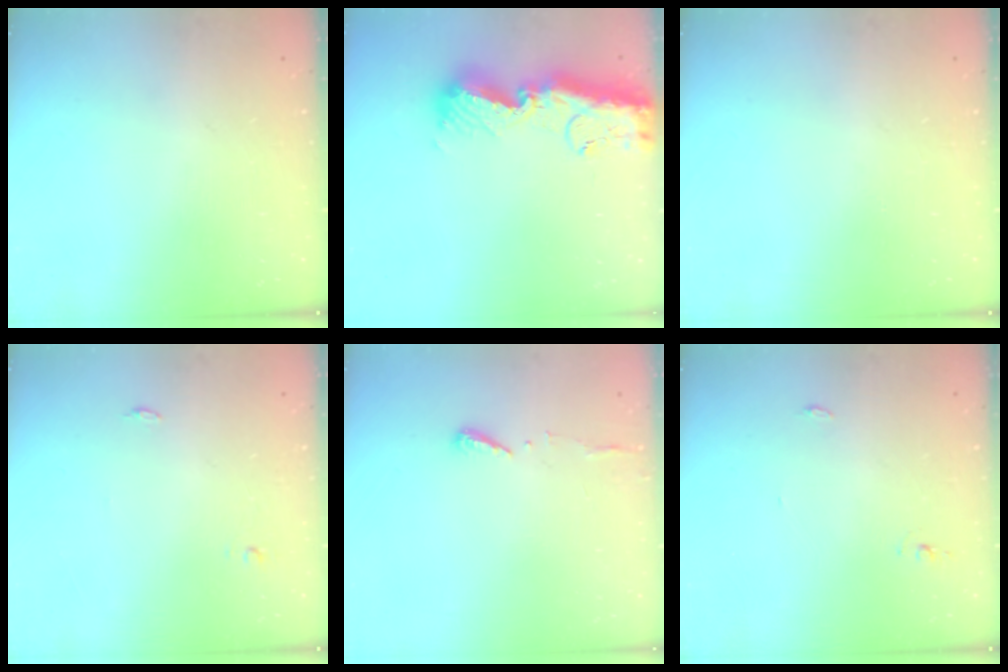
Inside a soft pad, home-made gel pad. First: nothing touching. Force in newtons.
{"total": 15.0, "press": 14.9, "slide": 1.7}
{"total": 0.0}
{"total": 3.7, "press": 3.3, "slide": 1.7}
{"total": 6.3, "press": 6.3, "slide": 0.5}
{"total": 7.7, "press": 4.4, "slide": 6.4}